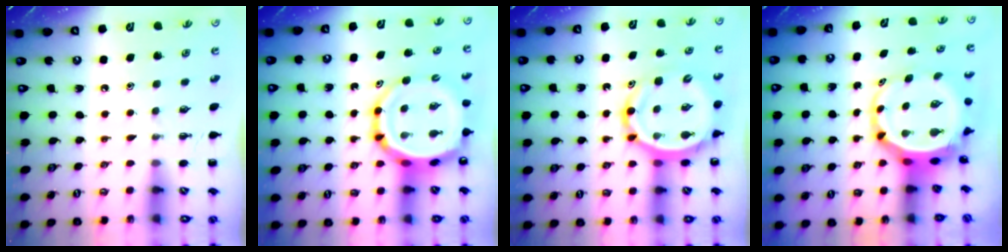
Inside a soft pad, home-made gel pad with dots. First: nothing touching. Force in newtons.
{"total": 14.2, "press": 13.6, "slide": 4.1}
{"total": 11.2, "press": 10.7, "slide": 3.5}
{"total": 7.2, "press": 6.8, "slide": 2.2}